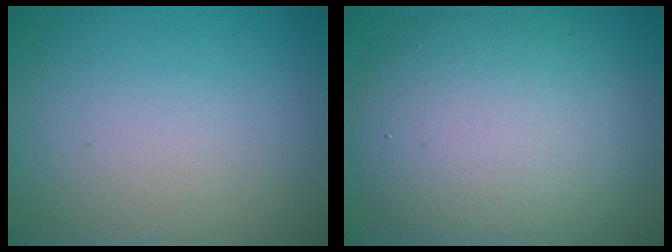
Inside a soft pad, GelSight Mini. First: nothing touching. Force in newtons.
{"total": 10.7, "press": 10.6, "slide": 0.5}